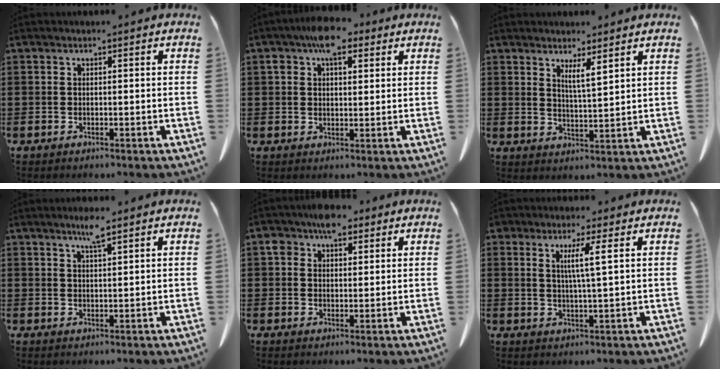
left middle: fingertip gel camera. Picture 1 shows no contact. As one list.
[{"total": 6.8, "force": [3.9, 3.3, 4.4], "torque": [-0.076, 0.006, 0.065]}, {"total": 3.4, "force": [2.7, 0.0, 2.0], "torque": [-0.046, -0.004, 0.046]}, {"total": 3.5, "force": [2.6, 0.2, 2.4], "torque": [-0.051, 0.003, 0.044]}, {"total": 5.5, "force": [3.4, 3.3, 2.8], "torque": [-0.052, 0.011, 0.059]}, {"total": 3.6, "force": [1.6, -0.3, 3.2], "torque": [-0.069, -0.004, 0.025]}]